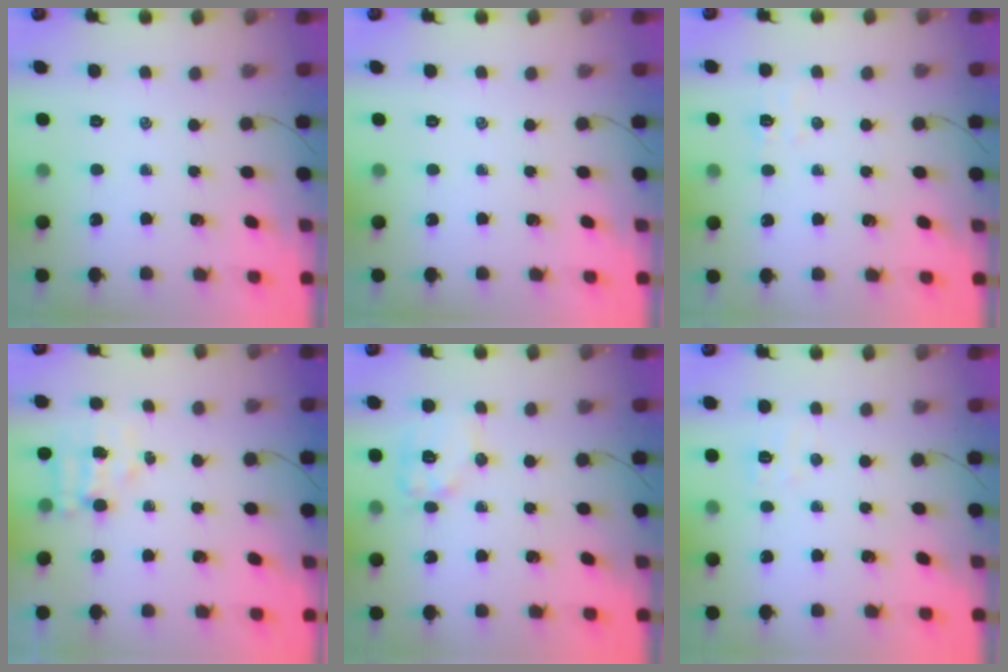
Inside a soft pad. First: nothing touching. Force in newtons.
{"total": 0.0}
{"total": 4.3, "press": 4.1, "slide": 1.1}
{"total": 3.7, "press": 3.7, "slide": 0.6}
{"total": 9.0, "press": 9.0, "slide": 0.3}
{"total": 4.1, "press": 4.0, "slide": 0.9}